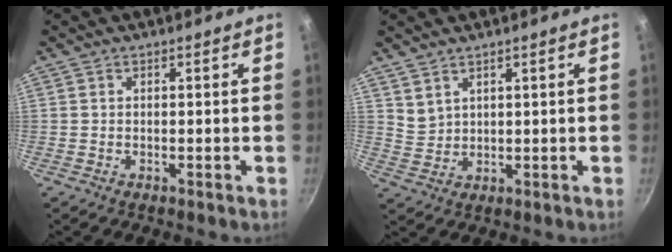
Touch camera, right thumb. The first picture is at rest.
{"total": 3.2, "force": [2.6, 1.6, 1.0], "torque": [-0.010, -0.011, 0.060]}